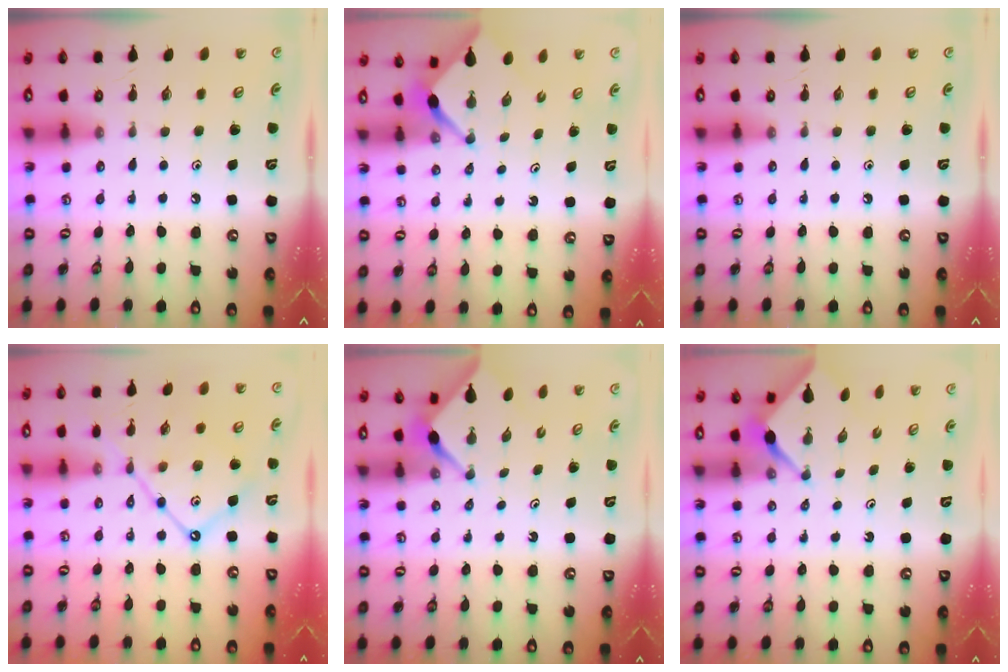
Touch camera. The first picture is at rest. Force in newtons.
{"total": 2.6, "press": 2.5, "slide": 0.3}
{"total": 0.0}
{"total": 12.2, "press": 12.2, "slide": 1.1}
{"total": 3.1, "press": 3.1, "slide": 0.4}
{"total": 2.4, "press": 2.4, "slide": 0.3}